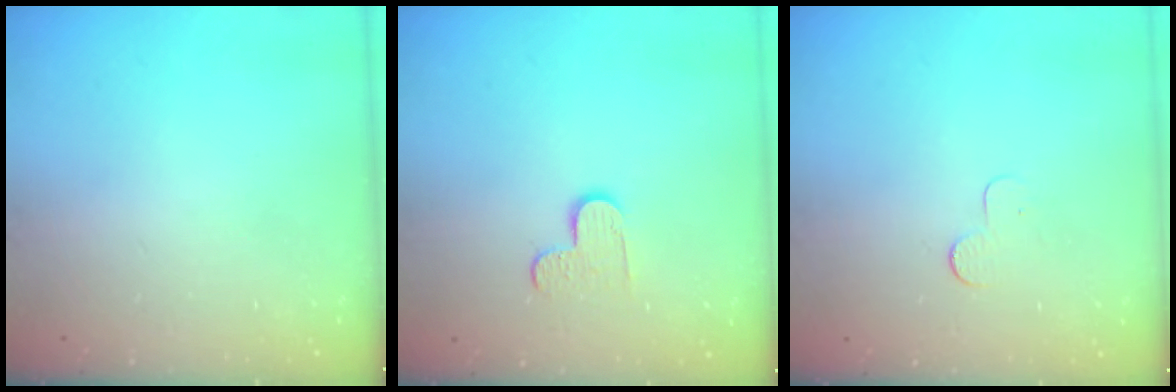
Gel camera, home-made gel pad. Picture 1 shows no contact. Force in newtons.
{"total": 5.3, "press": 5.3, "slide": 0.3}
{"total": 2.9, "press": 2.9, "slide": 0.3}